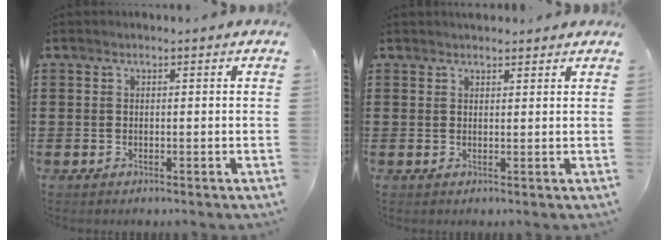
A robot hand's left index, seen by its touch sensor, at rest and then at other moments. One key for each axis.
{"total": 1.4, "fx": 1.4, "fy": 0.3, "fz": 0.2, "tx": -0.007, "ty": 0.002, "tz": 0.028}